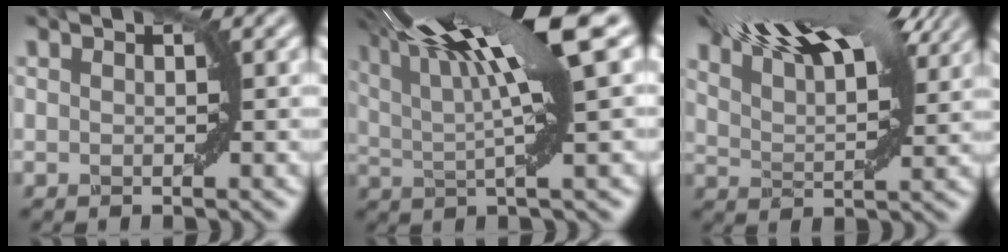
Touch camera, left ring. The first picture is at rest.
{"total": 13.6, "force": [6.0, 2.5, 11.9], "torque": [-0.177, 0.023, 0.096]}
{"total": 13.4, "force": [9.3, 3.9, 8.8], "torque": [-0.138, 0.051, 0.116]}